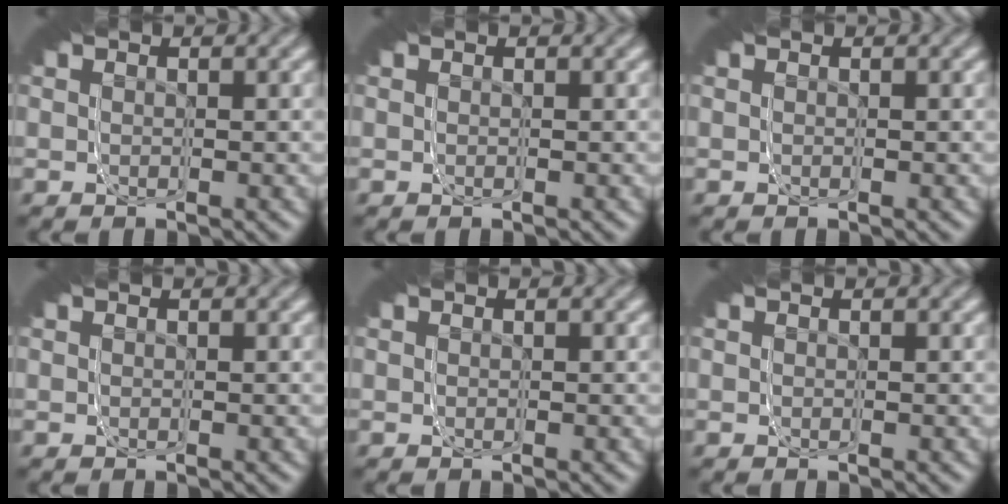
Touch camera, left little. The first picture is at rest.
{"total": 0.0}
{"total": 0.0}
{"total": 0.0}
{"total": 0.0}
{"total": 0.0}